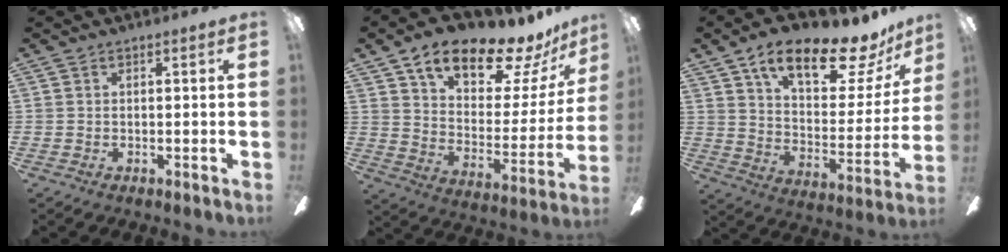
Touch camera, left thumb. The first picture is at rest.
{"total": 18.9, "force": [14.7, 7.3, 9.4], "torque": [-0.154, -0.096, 0.251]}
{"total": 20.1, "force": [14.4, 7.4, 11.9], "torque": [-0.188, -0.086, 0.242]}